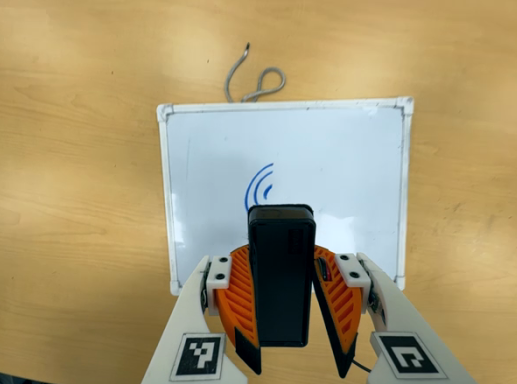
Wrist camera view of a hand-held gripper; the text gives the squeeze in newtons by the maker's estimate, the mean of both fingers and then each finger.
{"total": 9.9, "left": 9.1, "right": 10.7}